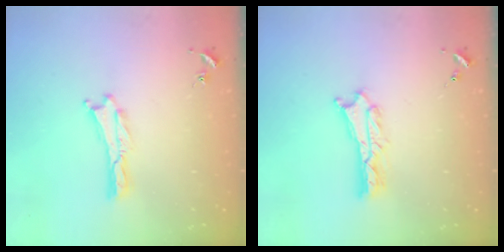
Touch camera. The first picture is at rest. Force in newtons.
{"total": 2.4, "press": 2.4, "slide": 0.2}